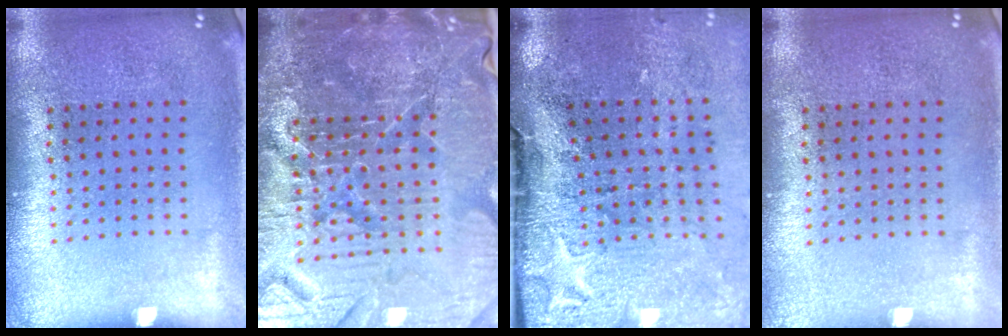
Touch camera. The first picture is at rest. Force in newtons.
{"total": 6.8, "press": 6.1, "slide": 3.0}
{"total": 4.9, "press": 3.9, "slide": 2.9}
{"total": 0.0}